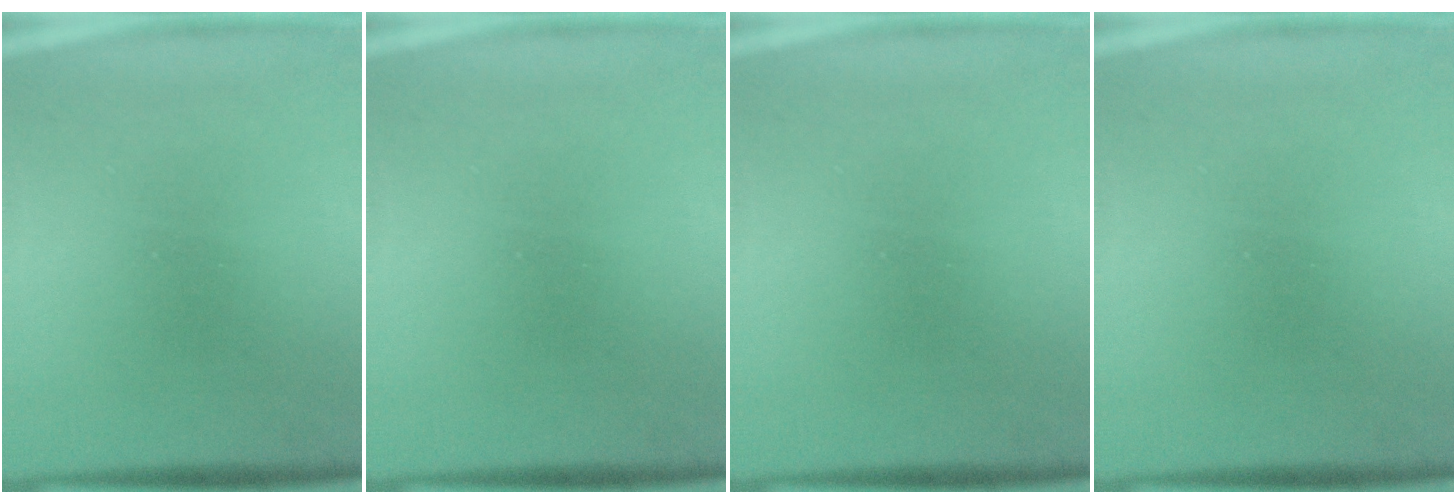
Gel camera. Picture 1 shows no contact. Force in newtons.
{"total": 0.0}
{"total": 0.0}
{"total": 0.0}